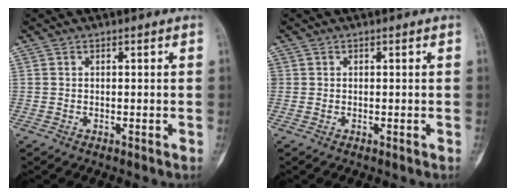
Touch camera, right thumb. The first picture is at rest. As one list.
[{"total": 0.6, "force": [0.1, 0.6, 0.1], "torque": [0.005, 0.004, 0.001]}]